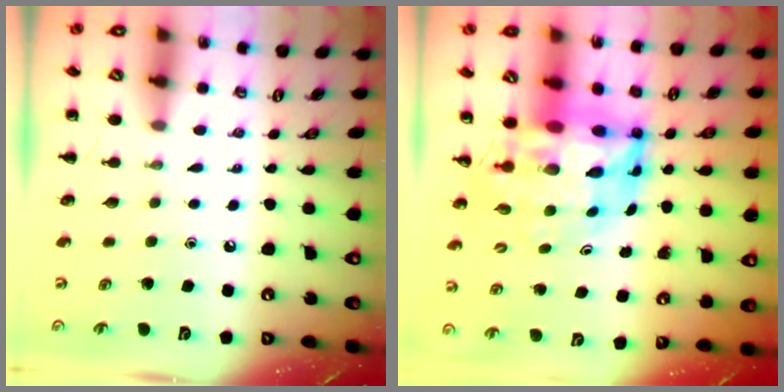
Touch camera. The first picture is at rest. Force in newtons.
{"total": 11.0, "press": 10.4, "slide": 3.6}